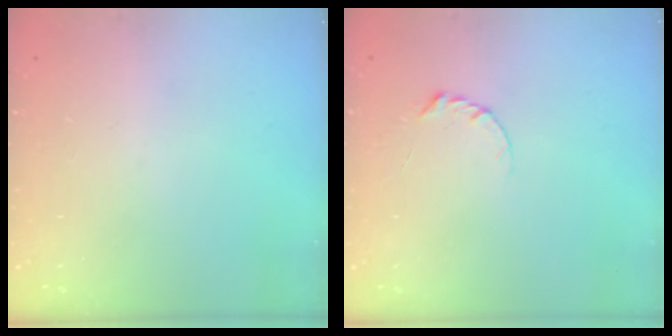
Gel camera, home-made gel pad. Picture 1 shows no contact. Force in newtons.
{"total": 3.2, "press": 3.2, "slide": 0.3}